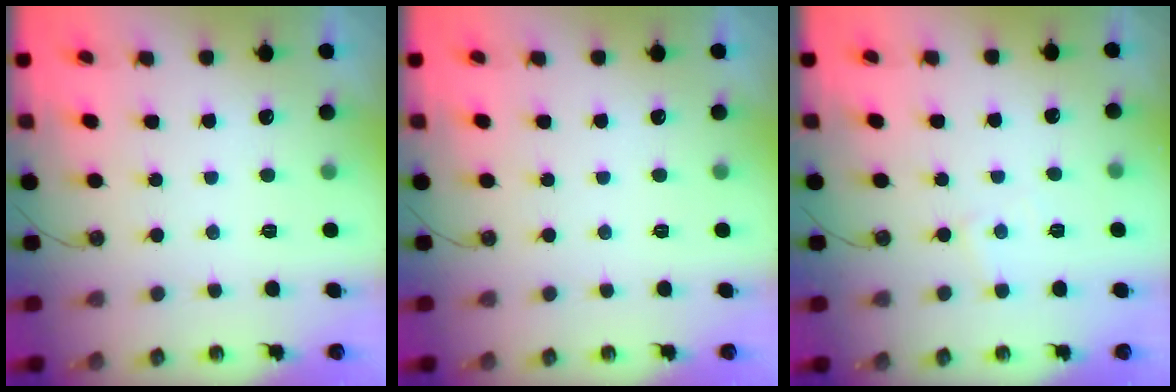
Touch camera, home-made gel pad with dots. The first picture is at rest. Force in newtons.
{"total": 0.0}
{"total": 3.7, "press": 3.6, "slide": 0.6}